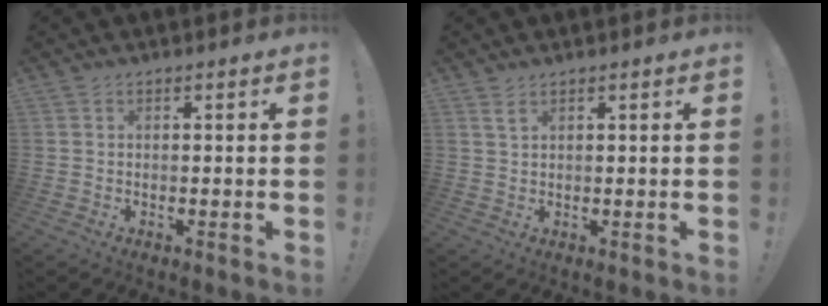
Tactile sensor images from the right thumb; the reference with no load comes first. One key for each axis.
{"total": 2.1, "fx": 1.4, "fy": 0.5, "fz": 1.5, "tx": -0.024, "ty": -0.002, "tz": 0.024}